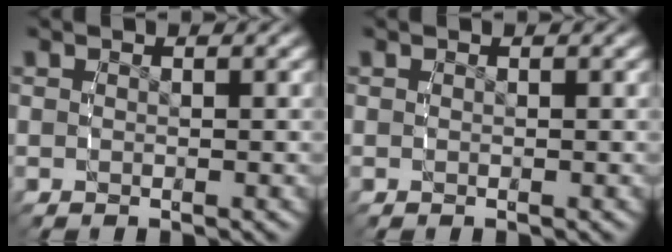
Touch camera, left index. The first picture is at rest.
{"total": 0.0}